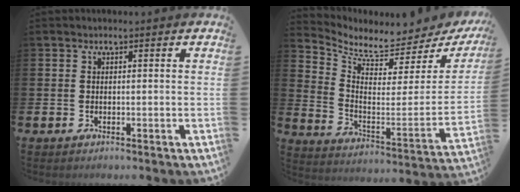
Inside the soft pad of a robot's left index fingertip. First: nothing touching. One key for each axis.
{"total": 6.1, "fx": 5.6, "fy": 1.9, "fz": 1.5, "tx": -0.058, "ty": -0.059, "tz": 0.093}